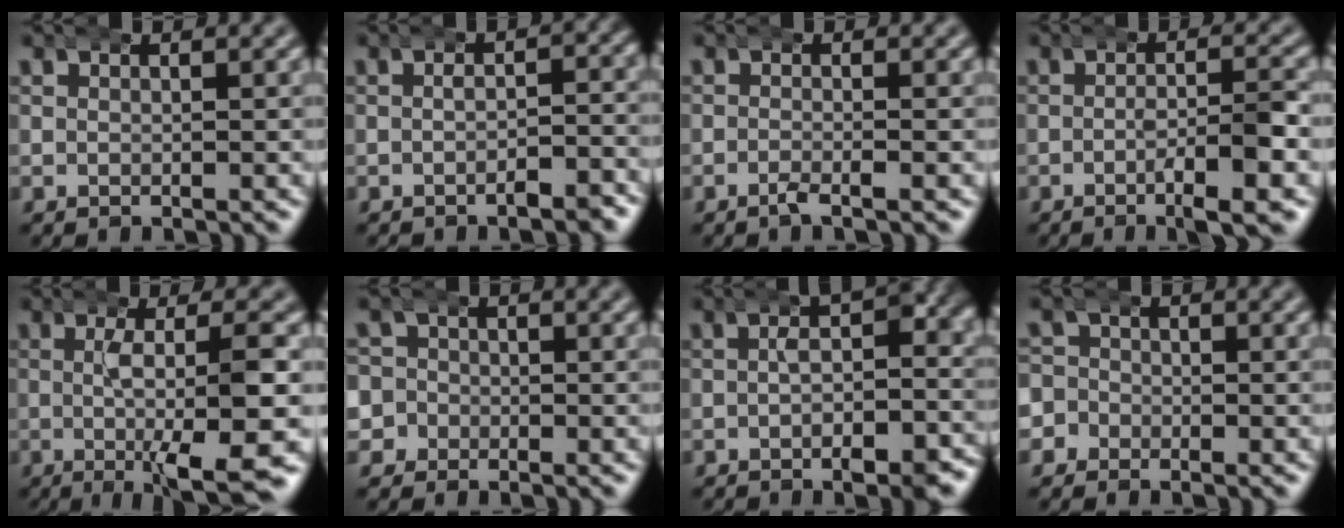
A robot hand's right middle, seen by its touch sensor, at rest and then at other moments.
{"total": 2.2, "force": [-1.3, 0.9, 1.6], "torque": [-0.008, 0.007, -0.035]}
{"total": 1.0, "force": [-0.8, -0.1, 0.5], "torque": [-0.006, 0.000, -0.024]}
{"total": 3.8, "force": [-1.3, 0.5, 3.5], "torque": [-0.042, 0.002, -0.034]}
{"total": 6.9, "force": [-2.6, 0.6, 6.4], "torque": [-0.094, -0.013, -0.037]}
{"total": 4.8, "force": [-1.1, 4.7, 0.5], "torque": [-0.036, -0.010, -0.038]}
{"total": 4.1, "force": [-1.1, 1.6, 3.6], "torque": [-0.027, 0.004, -0.029]}
{"total": 4.0, "force": [-1.0, 3.8, 0.3], "torque": [-0.024, -0.003, -0.038]}